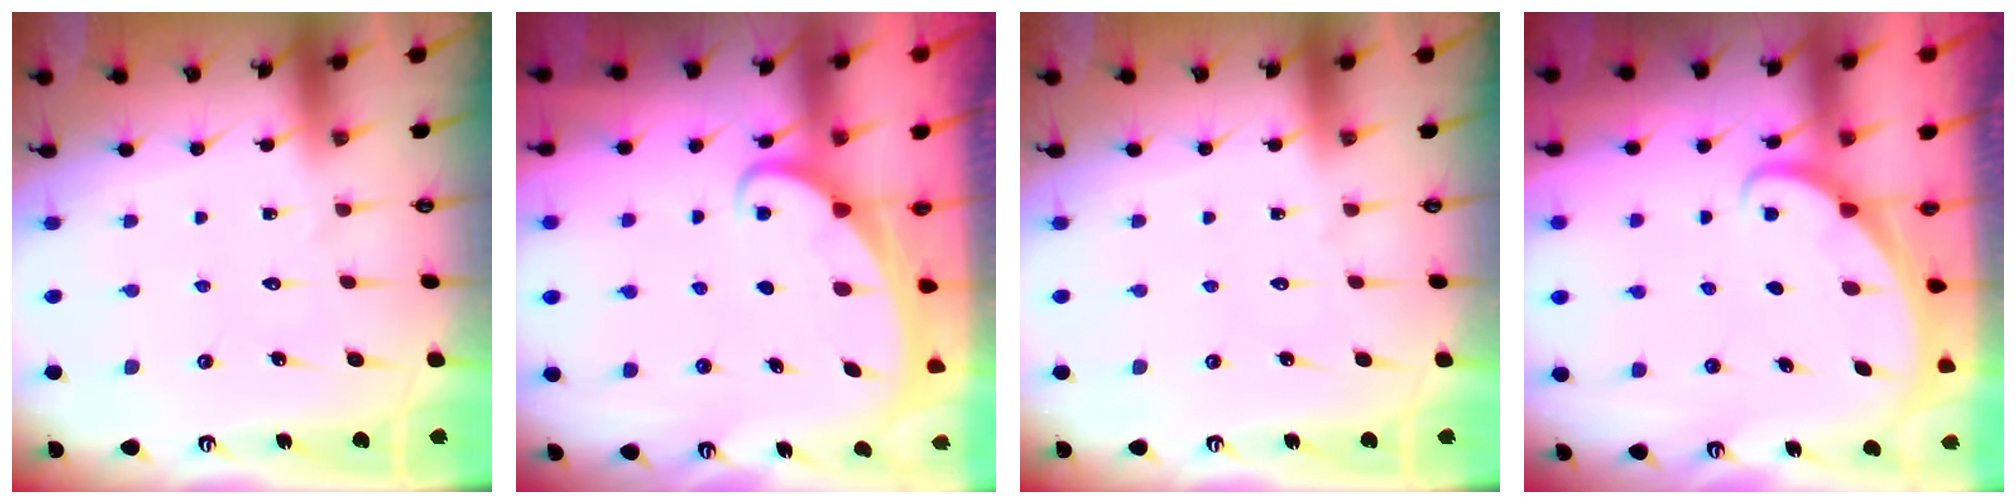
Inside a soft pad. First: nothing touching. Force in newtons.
{"total": 2.0, "press": 2.0, "slide": 0.2}
{"total": 0.0}
{"total": 1.8, "press": 1.8, "slide": 0.1}